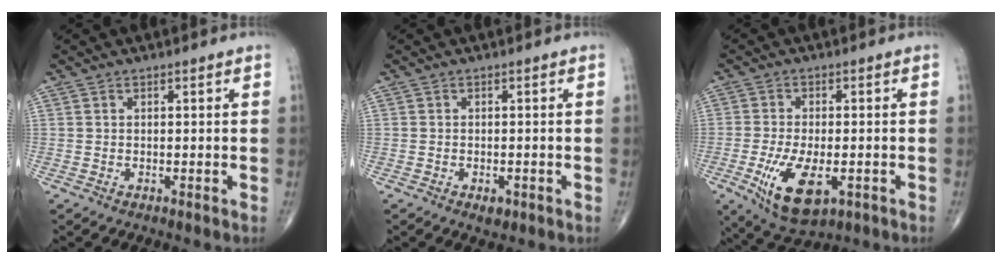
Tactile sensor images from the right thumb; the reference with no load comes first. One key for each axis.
{"total": 1.7, "fx": -0.8, "fy": 1.0, "fz": 1.1, "tx": -0.012, "ty": 0.001, "tz": -0.007}
{"total": 11.2, "fx": -3.7, "fy": 5.2, "fz": 9.2, "tx": -0.166, "ty": -0.007, "tz": -0.051}